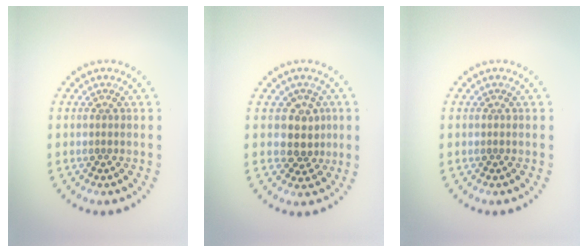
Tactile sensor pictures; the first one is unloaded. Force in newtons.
{"total": 2.9, "press": 2.5, "slide": 1.5}
{"total": 0.0}